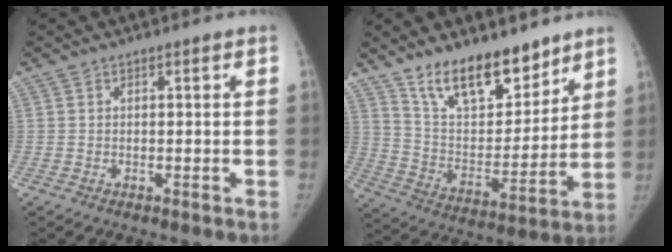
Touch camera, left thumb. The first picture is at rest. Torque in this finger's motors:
{"motor_torque": [0.57, 0.53, 0.45, -0.37, 0.06]}